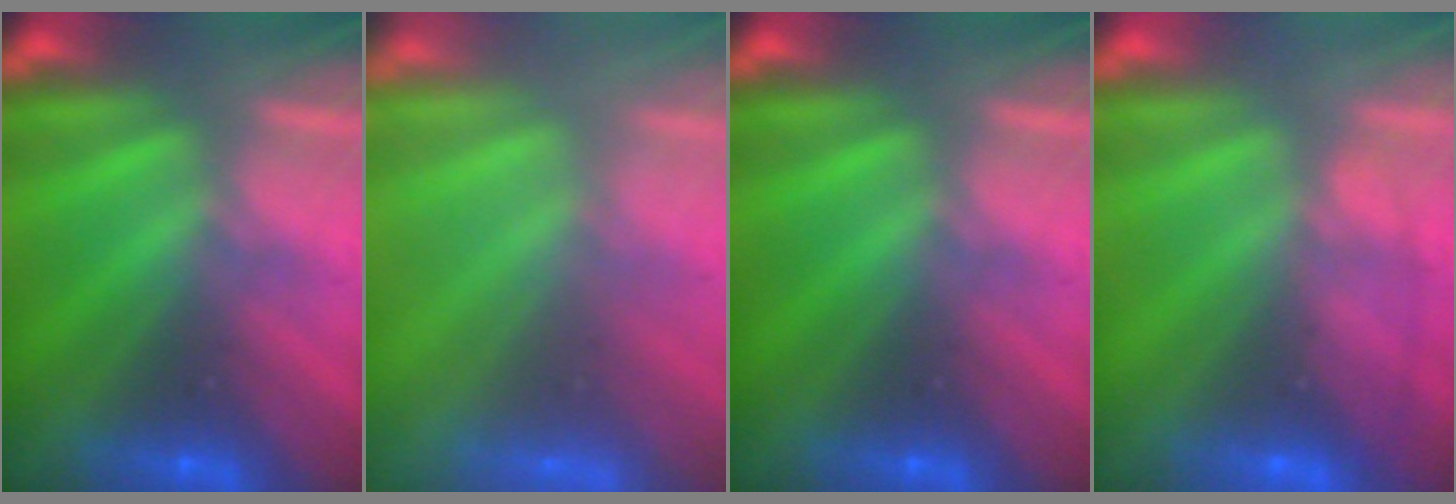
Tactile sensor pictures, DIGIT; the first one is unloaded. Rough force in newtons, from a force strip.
{"total": 3.1}
{"total": 0.0}
{"total": 1.7}